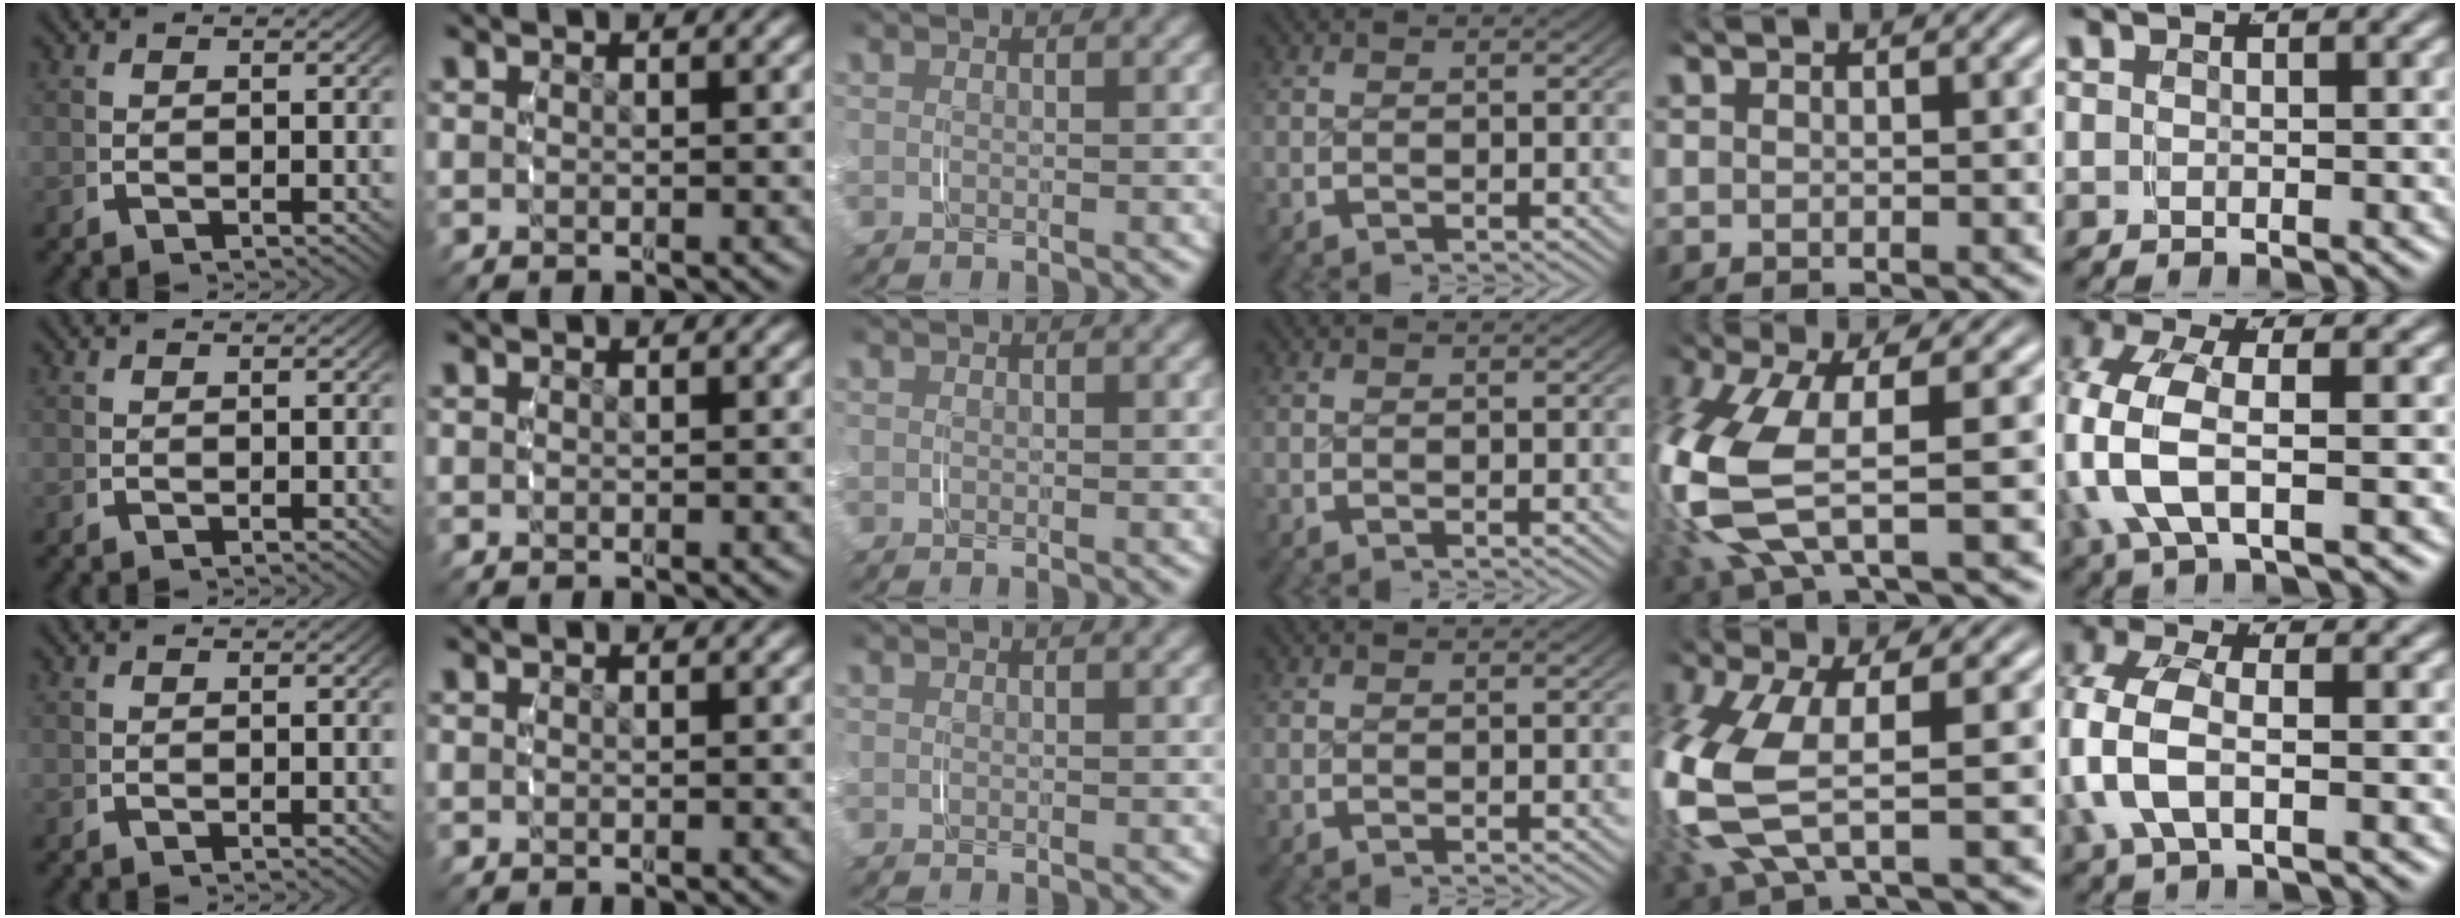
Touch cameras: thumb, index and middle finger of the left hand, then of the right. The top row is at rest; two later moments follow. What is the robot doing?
{"motion": "grasp_and_lifting", "object": "shoes"}